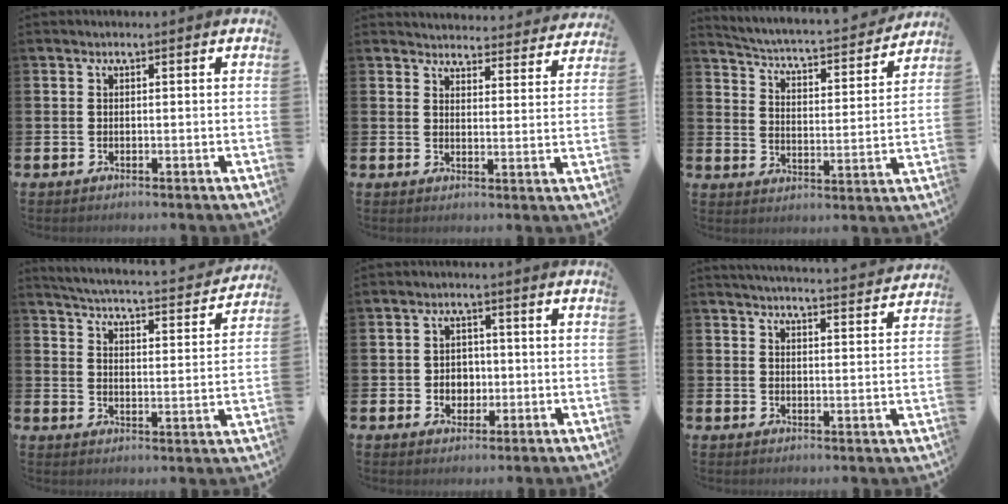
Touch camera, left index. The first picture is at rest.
{"total": 4.3, "force": [4.2, 0.7, 0.0], "torque": [-0.003, -0.036, 0.072]}
{"total": 4.2, "force": [4.0, 0.4, 1.0], "torque": [-0.042, -0.041, 0.057]}
{"total": 4.6, "force": [4.4, 0.2, 1.2], "torque": [-0.041, -0.039, 0.069]}
{"total": 3.0, "force": [-0.3, 2.7, 1.2], "torque": [-0.011, 0.000, -0.015]}
{"total": 4.4, "force": [4.4, -0.2, 0.3], "torque": [-0.011, -0.036, 0.076]}